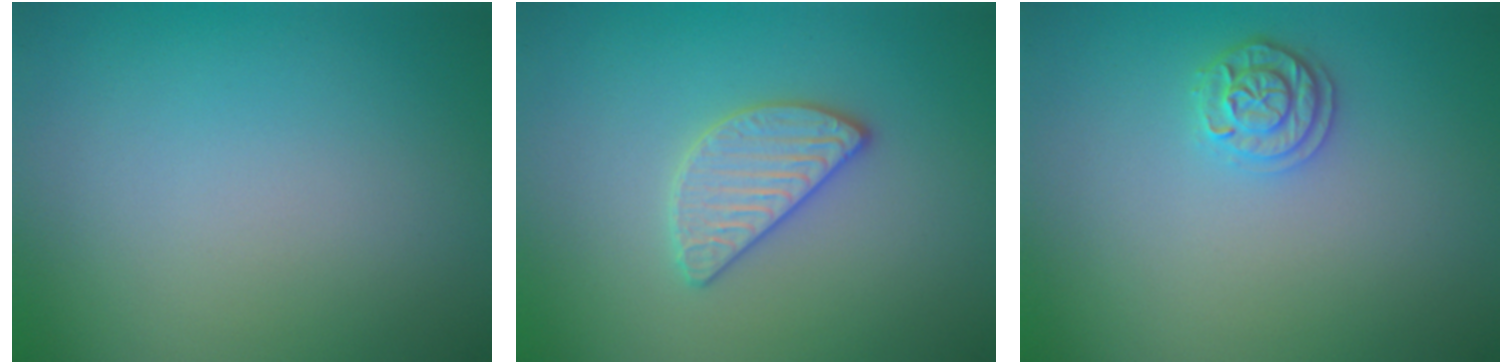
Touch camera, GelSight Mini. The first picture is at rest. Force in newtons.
{"total": 2.8, "press": 2.7, "slide": 0.5}
{"total": 1.9, "press": 1.9, "slide": 0.3}